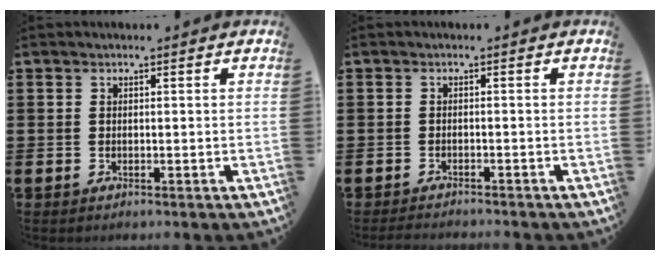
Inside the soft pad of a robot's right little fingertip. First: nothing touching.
{"total": 1.1, "force": [-1.1, -0.1, 0.1], "torque": [-0.003, -0.001, -0.022]}